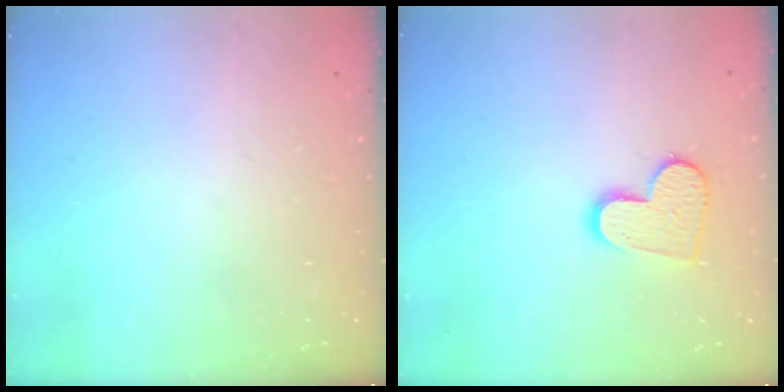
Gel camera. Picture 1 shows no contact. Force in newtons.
{"total": 11.4, "press": 11.4, "slide": 0.9}